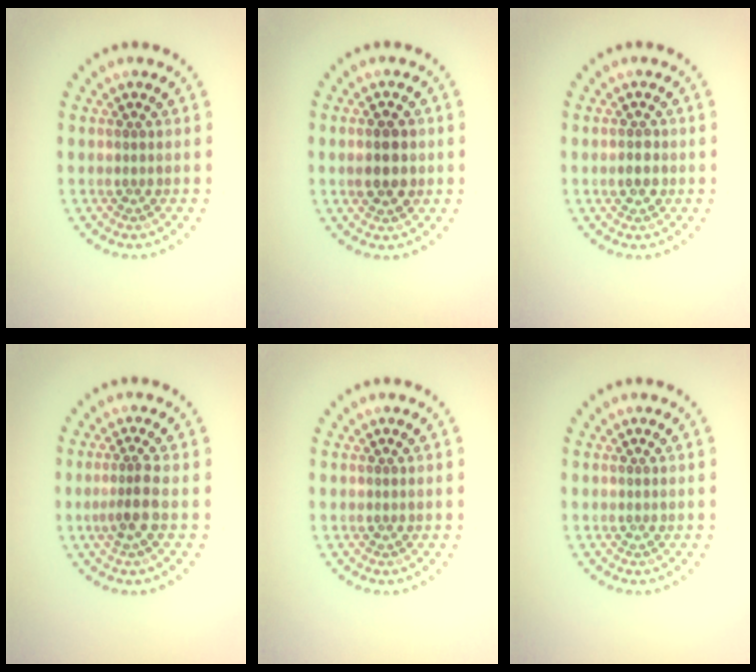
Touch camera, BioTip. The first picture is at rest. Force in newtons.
{"total": 2.8, "press": 2.8, "slide": 0.1}
{"total": 1.6, "press": 1.5, "slide": 0.4}
{"total": 2.2, "press": 1.7, "slide": 1.4}
{"total": 0.0}
{"total": 0.0}